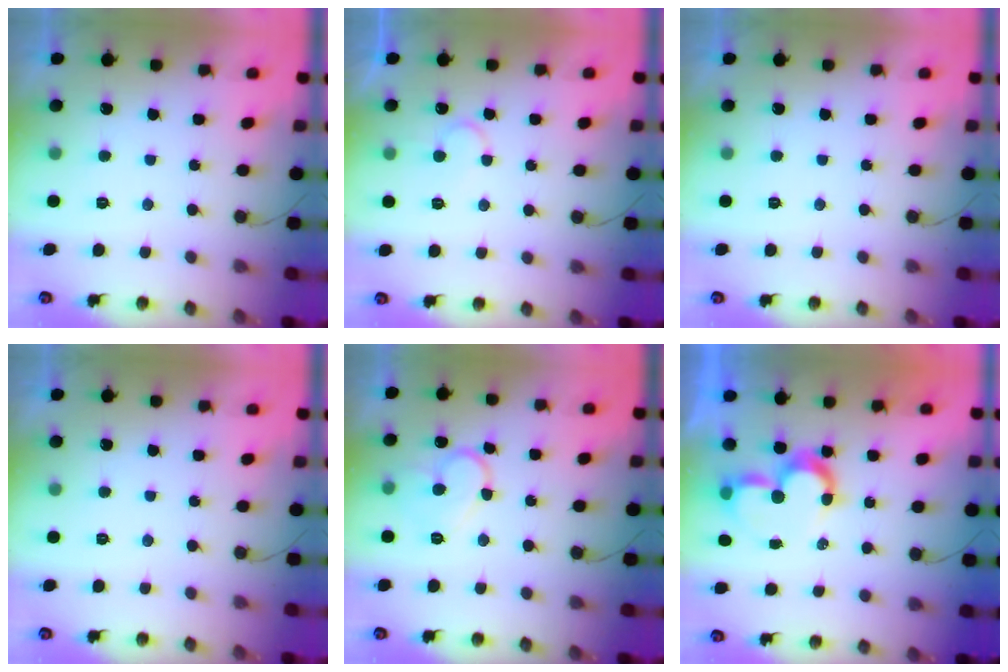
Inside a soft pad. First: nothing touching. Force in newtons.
{"total": 6.2, "press": 6.1, "slide": 0.5}
{"total": 0.0}
{"total": 0.0}
{"total": 12.0, "press": 11.9, "slide": 1.0}
{"total": 8.7, "press": 8.7, "slide": 0.1}